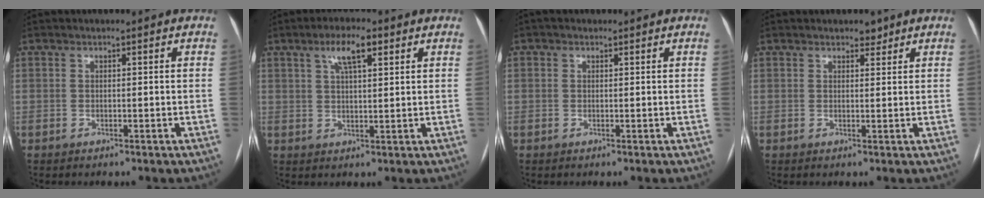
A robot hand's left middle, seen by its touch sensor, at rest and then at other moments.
{"total": 5.5, "force": [2.9, 1.3, 4.5], "torque": [-0.089, 0.011, 0.051]}
{"total": 0.0}
{"total": 1.9, "force": [1.5, 0.9, 0.8], "torque": [-0.012, 0.003, 0.019]}